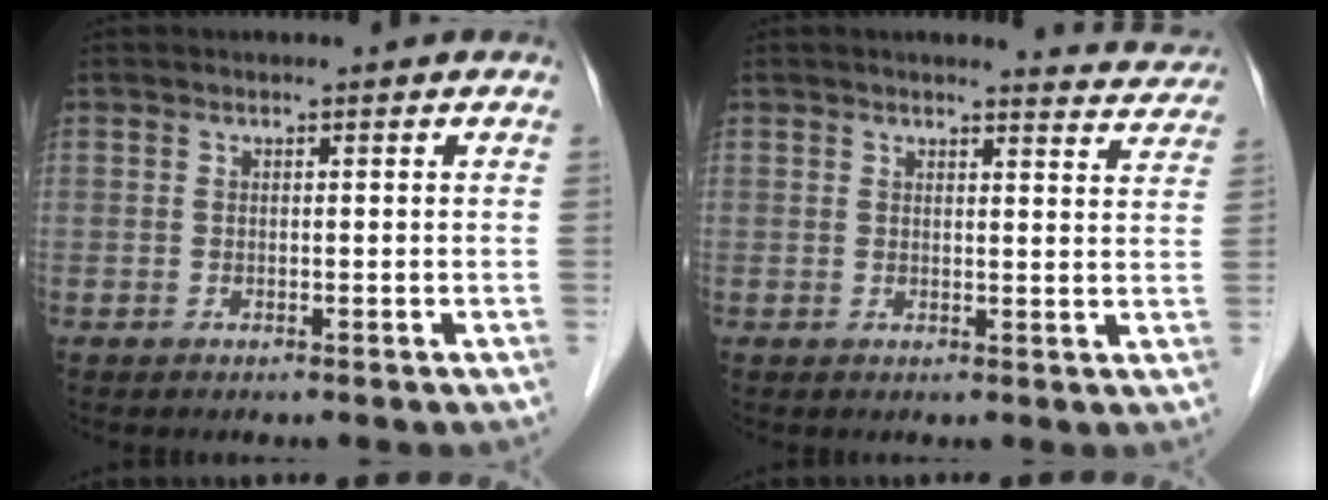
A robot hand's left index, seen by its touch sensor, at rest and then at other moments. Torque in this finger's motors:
{"motor_torque": [0.33, -0.54, 0.02, 0.00]}